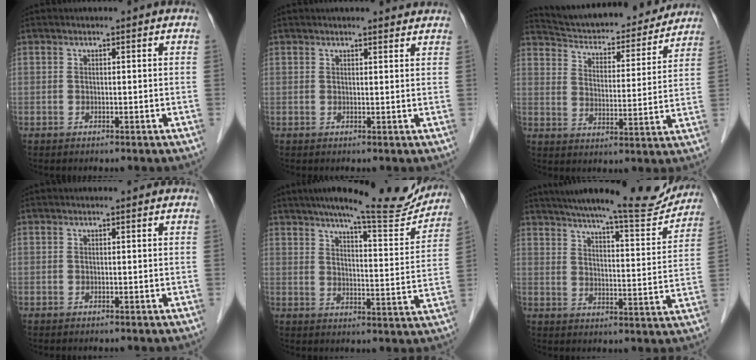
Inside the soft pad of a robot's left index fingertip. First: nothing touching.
{"total": 5.6, "force": [5.2, 1.0, 1.8], "torque": [-0.018, 0.013, 0.052]}
{"total": 21.0, "force": [19.6, 4.7, 6.0], "torque": [-0.092, -0.007, 0.267]}
{"total": 0.0}
{"total": 16.3, "force": [14.6, 1.4, 7.0], "torque": [-0.097, -0.026, 0.188]}
{"total": 18.3, "force": [16.8, 1.2, 7.1], "torque": [-0.105, -0.028, 0.224]}